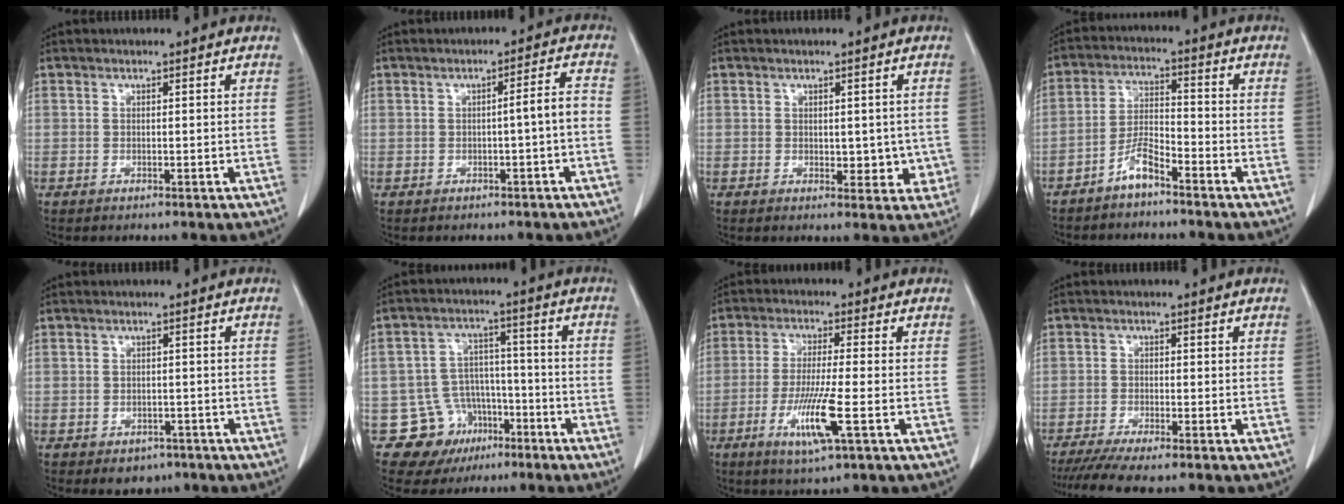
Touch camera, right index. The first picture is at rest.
{"total": 2.2, "force": [-0.9, -0.2, 2.0], "torque": [-0.027, 0.002, -0.015]}
{"total": 4.1, "force": [-0.3, 2.5, 3.2], "torque": [-0.026, -0.003, 0.001]}
{"total": 4.9, "force": [-3.8, 0.9, 3.0], "torque": [-0.063, 0.005, -0.072]}
{"total": 3.6, "force": [-2.5, 2.4, 1.0], "torque": [-0.004, 0.007, -0.024]}
{"total": 9.9, "force": [-4.9, 8.4, 1.3], "torque": [-0.017, 0.042, -0.062]}
{"total": 8.7, "force": [-3.2, -0.2, 8.1], "torque": [-0.158, -0.020, -0.060]}
{"total": 7.9, "force": [-6.7, 0.3, 4.3], "torque": [-0.059, -0.016, -0.107]}